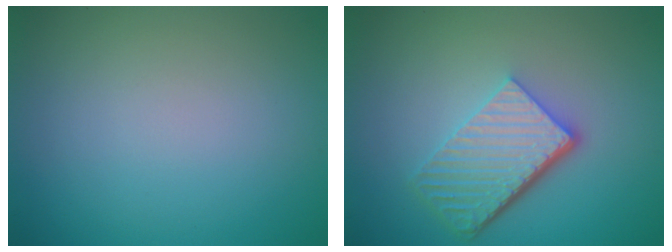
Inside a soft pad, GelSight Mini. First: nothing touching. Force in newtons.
{"total": 5.7, "press": 3.9, "slide": 4.2}